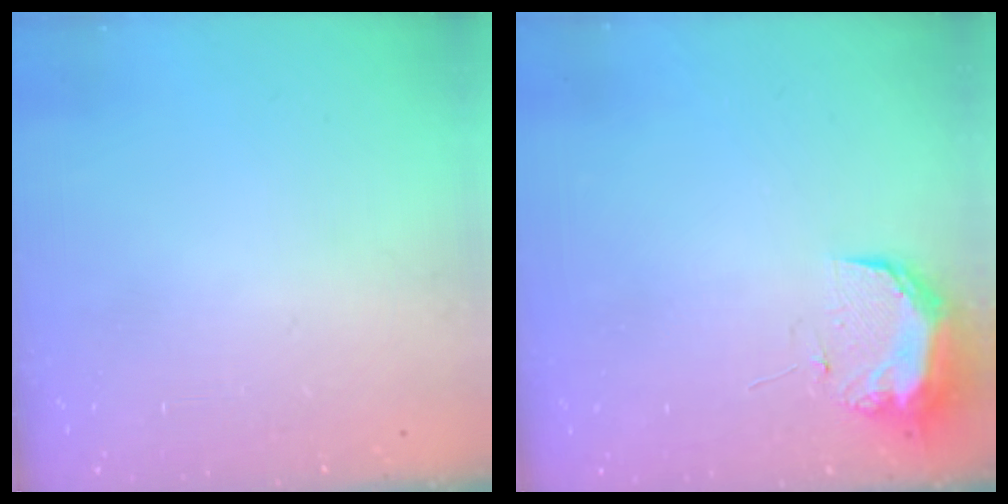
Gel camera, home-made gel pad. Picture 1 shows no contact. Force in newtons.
{"total": 9.2, "press": 9.1, "slide": 1.1}